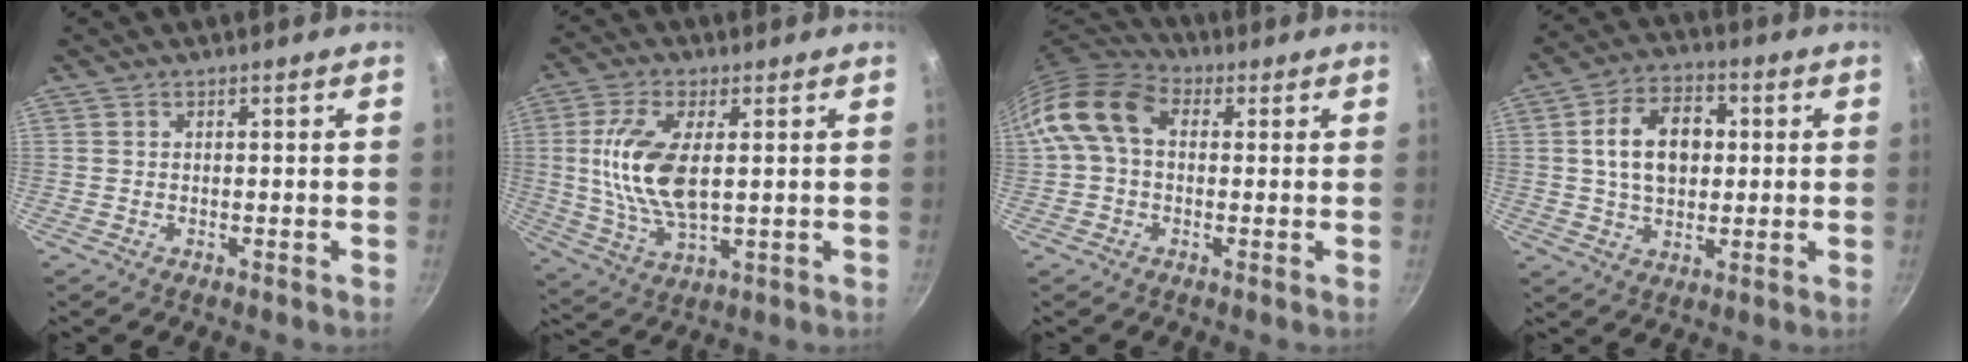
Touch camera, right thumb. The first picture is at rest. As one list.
[{"total": 13.5, "force": [1.8, 6.3, 11.8], "torque": [-0.233, -0.005, 0.037]}, {"total": 12.1, "force": [1.9, 8.5, 8.4], "torque": [-0.146, 0.027, 0.013]}, {"total": 12.1, "force": [1.6, 8.3, 8.7], "torque": [-0.120, 0.013, 0.022]}]